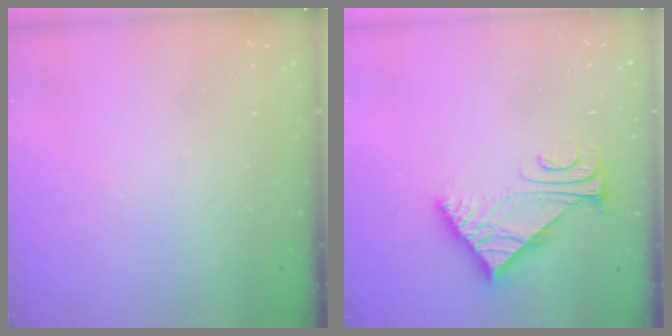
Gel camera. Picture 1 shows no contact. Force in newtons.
{"total": 5.6, "press": 5.5, "slide": 0.8}